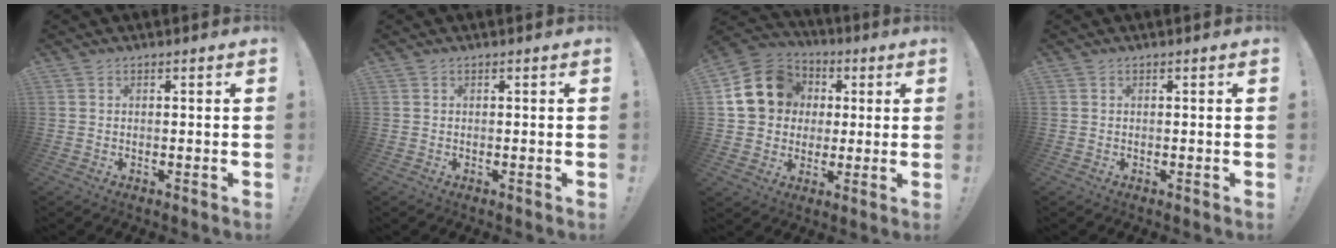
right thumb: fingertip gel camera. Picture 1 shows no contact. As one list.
[{"total": 0.0}, {"total": 15.6, "force": [3.3, 13.5, 7.1], "torque": [-0.100, 0.003, 0.074]}, {"total": 0.0}]